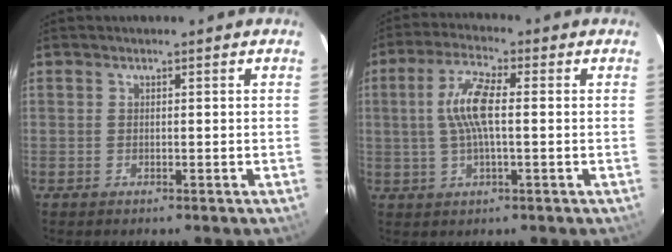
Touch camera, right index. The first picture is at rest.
{"total": 8.2, "force": [0.5, 2.1, 7.9], "torque": [-0.157, 0.010, 0.010]}